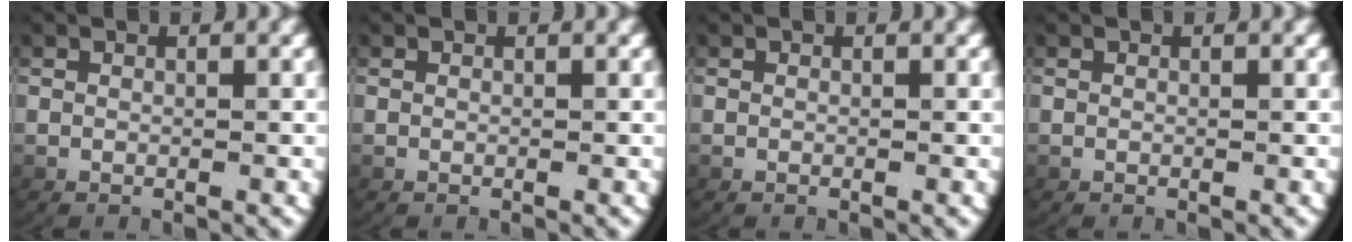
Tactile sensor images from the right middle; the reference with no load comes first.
{"total": 0.0}
{"total": 0.0}
{"total": 0.0}